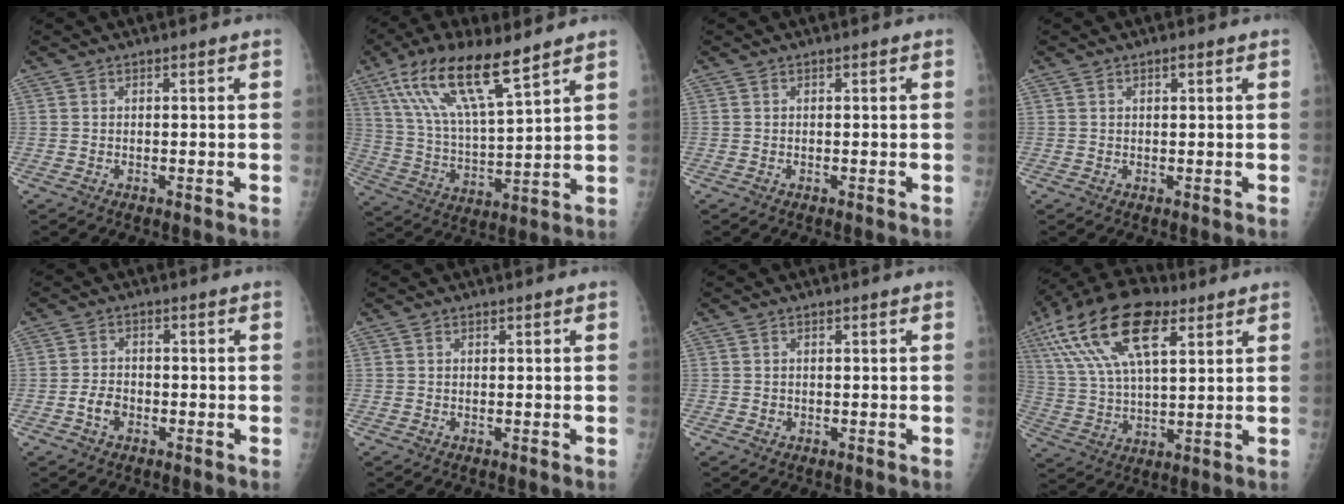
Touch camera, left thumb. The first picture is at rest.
{"total": 16.5, "force": [10.2, 4.4, 12.3], "torque": [-0.223, -0.036, 0.202]}
{"total": 0.0}
{"total": 1.0, "force": [0.5, 0.5, 0.7], "torque": [-0.008, 0.000, 0.008]}
{"total": 3.2, "force": [-1.3, 2.3, 1.8], "torque": [-0.026, 0.011, -0.026]}
{"total": 0.0}
{"total": 0.6, "force": [0.1, 0.6, 0.1], "torque": [0.002, 0.001, 0.002]}
{"total": 19.5, "force": [9.2, 8.6, 15.0], "torque": [-0.287, 0.000, 0.167]}